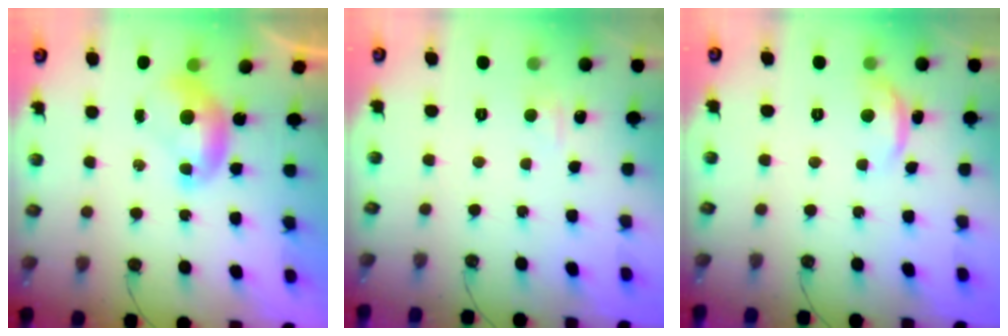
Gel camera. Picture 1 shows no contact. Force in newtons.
{"total": 3.0, "press": 3.0, "slide": 0.3}
{"total": 2.6, "press": 2.6, "slide": 0.5}